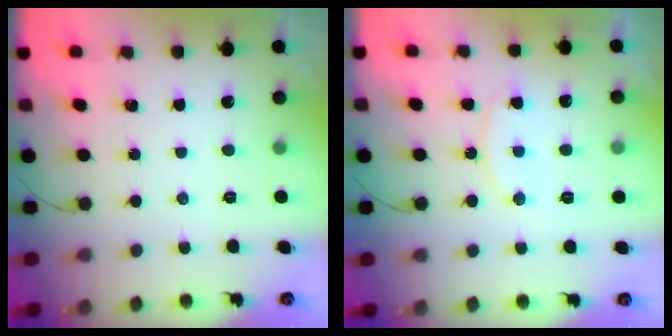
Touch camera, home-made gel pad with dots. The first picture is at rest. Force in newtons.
{"total": 10.2, "press": 10.2, "slide": 0.8}